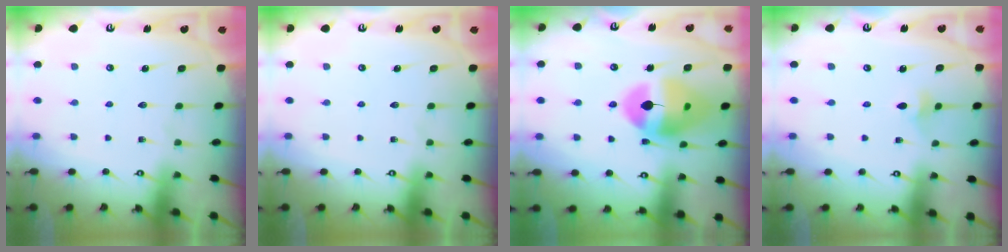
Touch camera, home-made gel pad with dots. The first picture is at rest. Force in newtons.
{"total": 0.0}
{"total": 16.0, "press": 15.8, "slide": 2.3}
{"total": 2.8, "press": 2.8, "slide": 0.6}